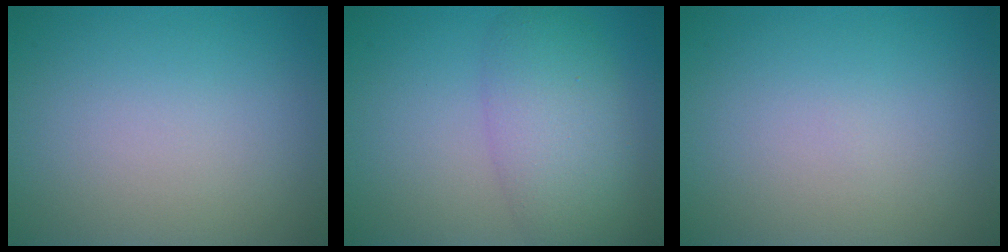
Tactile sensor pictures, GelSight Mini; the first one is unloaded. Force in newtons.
{"total": 5.6, "press": 5.6, "slide": 0.1}
{"total": 0.0}